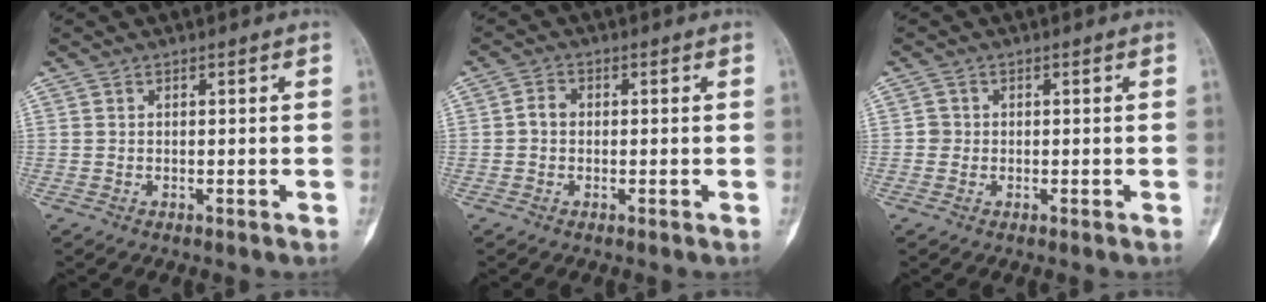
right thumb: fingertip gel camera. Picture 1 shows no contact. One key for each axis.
{"total": 2.3, "fx": -0.2, "fy": 1.9, "fz": 1.2, "tx": -0.012, "ty": 0.009, "tz": -0.010}
{"total": 1.4, "fx": -0.2, "fy": 1.3, "fz": 0.2, "tx": 0.006, "ty": 0.006, "tz": -0.005}